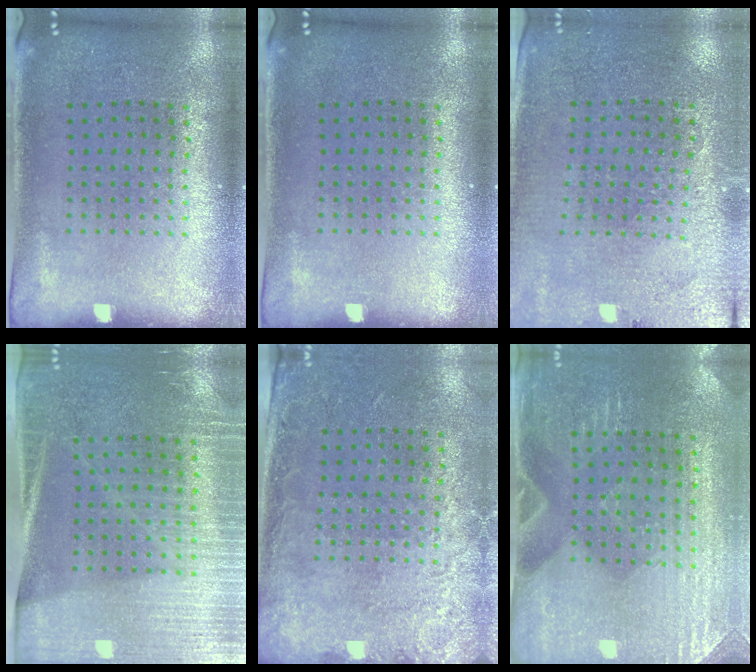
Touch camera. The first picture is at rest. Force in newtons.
{"total": 0.0}
{"total": 2.7, "press": 2.7, "slide": 0.3}
{"total": 3.4, "press": 3.1, "slide": 1.4}
{"total": 2.7, "press": 1.9, "slide": 1.9}
{"total": 3.0, "press": 2.9, "slide": 0.3}